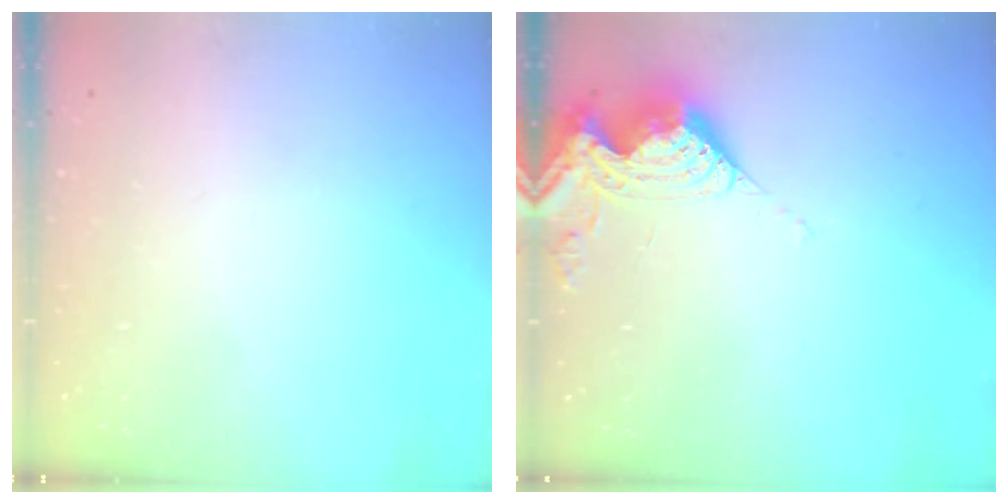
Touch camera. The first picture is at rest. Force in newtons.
{"total": 9.9, "press": 9.8, "slide": 1.2}